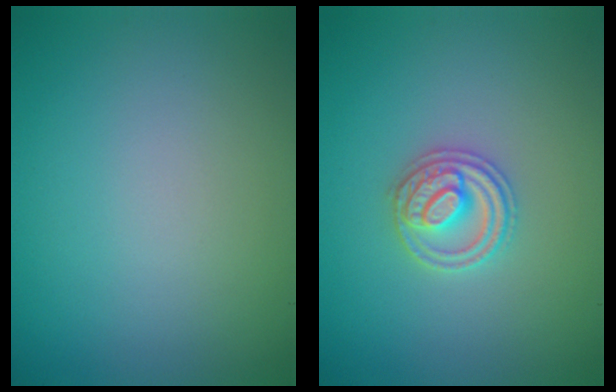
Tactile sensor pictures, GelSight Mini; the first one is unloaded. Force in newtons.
{"total": 2.8, "press": 2.7, "slide": 0.5}